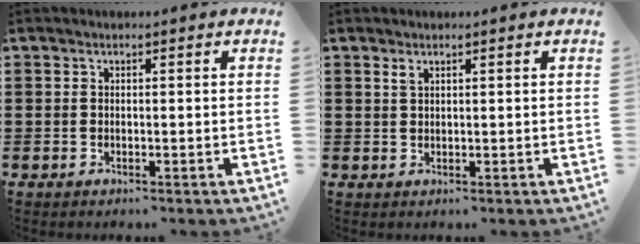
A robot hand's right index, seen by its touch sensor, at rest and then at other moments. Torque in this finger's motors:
{"motor_torque": [0.20, -0.16, 0.02, 0.03]}